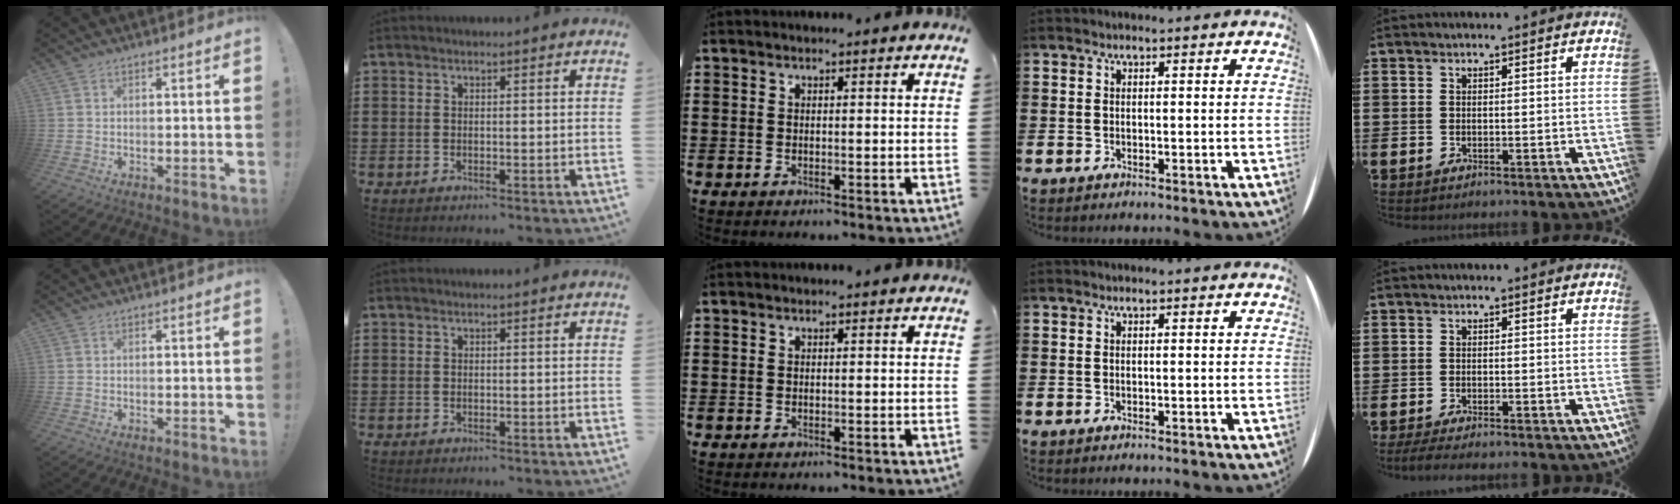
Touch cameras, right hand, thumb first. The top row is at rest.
{"little": {"total": 1.4, "force": [-1.2, 0.1, 0.8], "torque": [-0.015, -0.002, -0.022]}}